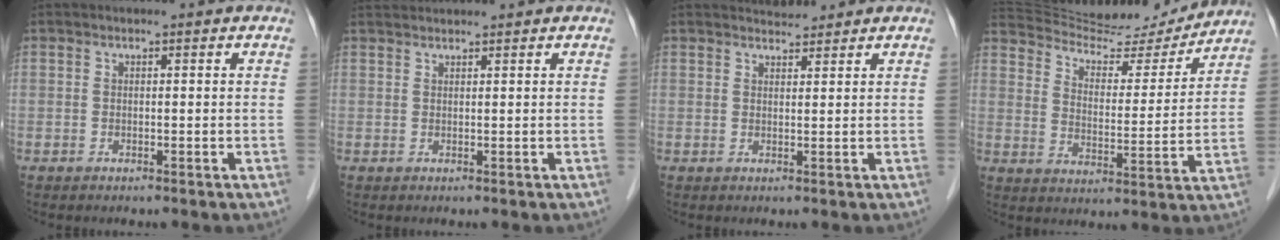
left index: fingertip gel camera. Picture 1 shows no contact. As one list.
[{"total": 2.7, "force": [2.6, -0.3, 0.5], "torque": [-0.007, 0.025, 0.052]}, {"total": 2.1, "force": [2.1, 0.3, -0.1], "torque": [-0.005, 0.007, 0.037]}, {"total": 19.5, "force": [18.5, 3.7, 4.7], "torque": [-0.083, -0.014, 0.272]}]